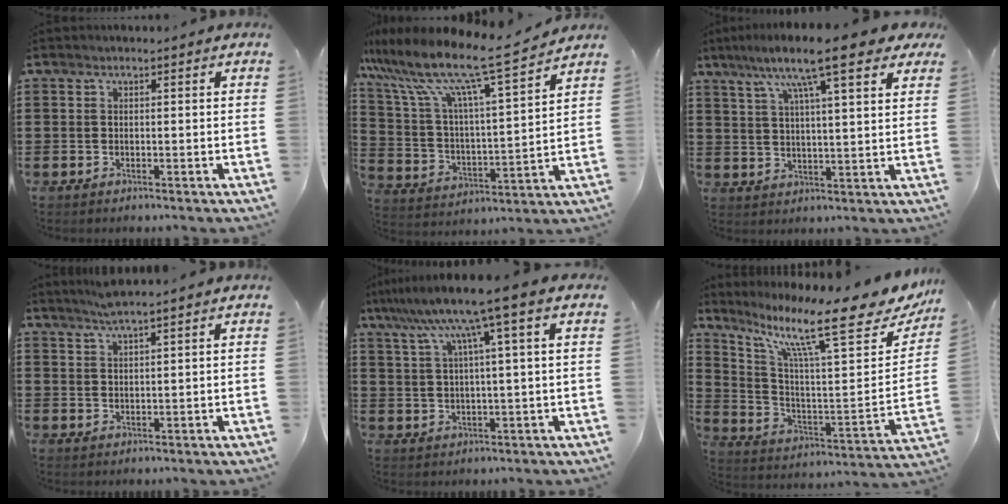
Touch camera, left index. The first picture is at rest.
{"total": 11.8, "force": [9.7, 0.6, 6.6], "torque": [-0.167, -0.065, 0.160]}
{"total": 12.1, "force": [8.3, 2.2, 8.5], "torque": [-0.165, -0.017, 0.133]}
{"total": 2.5, "force": [2.2, -0.2, 1.3], "torque": [-0.029, 0.001, 0.041]}
{"total": 9.1, "force": [4.7, -0.3, 7.7], "torque": [-0.163, -0.011, 0.076]}
{"total": 15.0, "force": [10.3, 2.0, 10.6], "torque": [-0.208, -0.068, 0.158]}